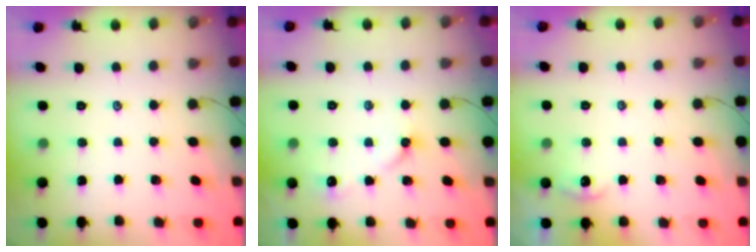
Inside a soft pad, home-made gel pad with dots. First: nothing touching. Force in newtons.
{"total": 3.8, "press": 3.7, "slide": 0.5}
{"total": 0.0}